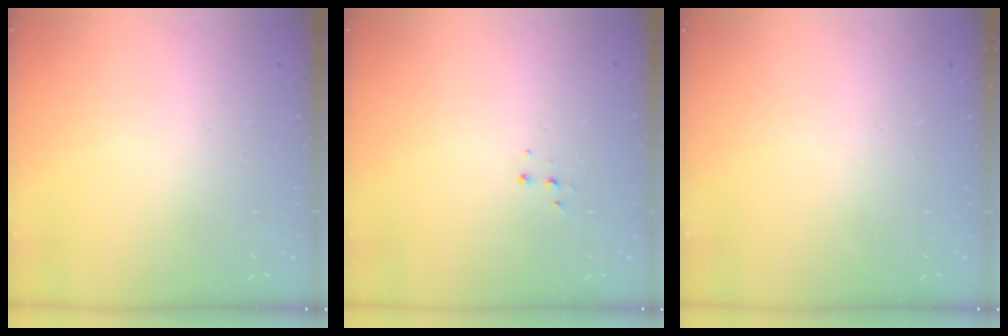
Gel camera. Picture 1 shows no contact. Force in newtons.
{"total": 3.9, "press": 3.9, "slide": 0.5}
{"total": 0.0}